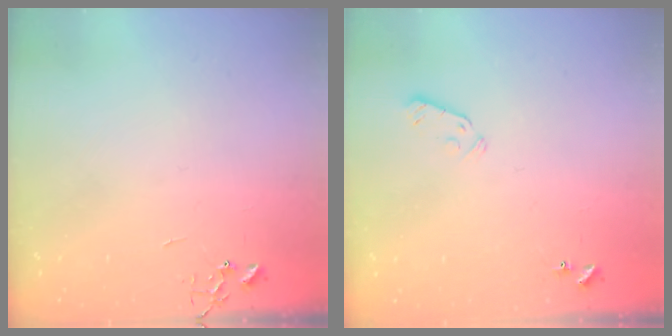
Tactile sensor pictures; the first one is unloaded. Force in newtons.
{"total": 3.9, "press": 3.8, "slide": 0.7}